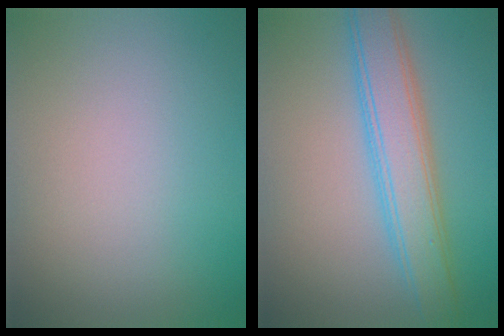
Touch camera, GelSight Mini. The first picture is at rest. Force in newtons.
{"total": 5.3, "press": 5.3, "slide": 0.0}